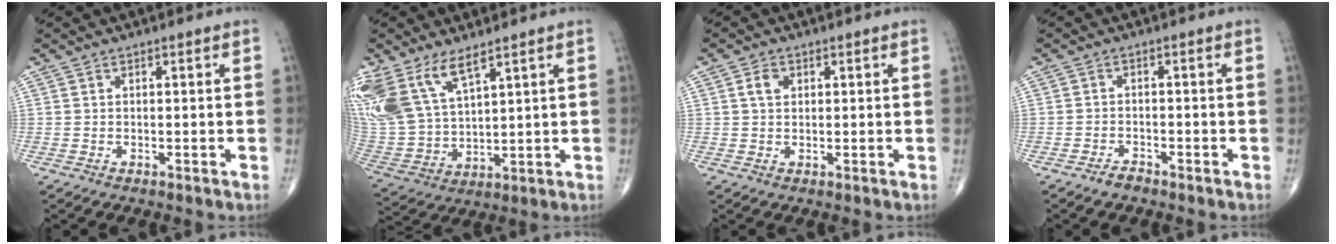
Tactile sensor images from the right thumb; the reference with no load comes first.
{"total": 15.6, "force": [9.5, 7.2, 10.1], "torque": [-0.222, -0.029, 0.203]}
{"total": 2.6, "force": [0.8, 1.8, 1.6], "torque": [-0.026, 0.002, 0.014]}
{"total": 1.9, "force": [-1.6, 0.7, 0.6], "torque": [-0.014, 0.006, -0.030]}